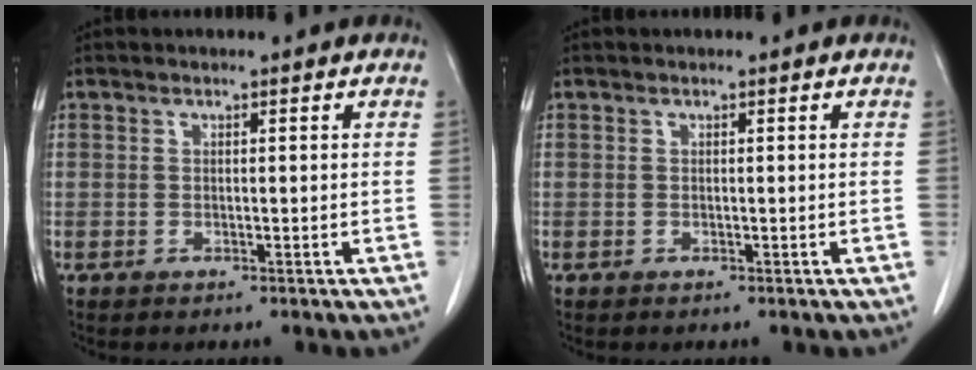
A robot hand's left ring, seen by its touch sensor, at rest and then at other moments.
{"total": 0.0}